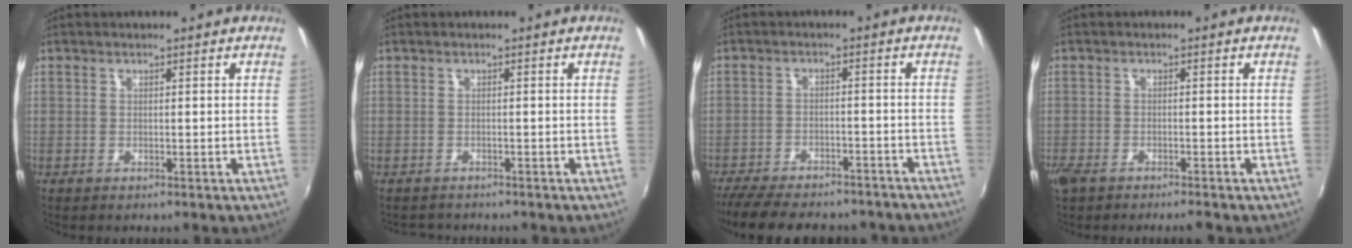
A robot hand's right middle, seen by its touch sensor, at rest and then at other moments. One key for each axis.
{"total": 2.2, "fx": -2.1, "fy": 0.8, "fz": 0.1, "tx": -0.008, "ty": -0.008, "tz": -0.034}
{"total": 19.4, "fx": -16.3, "fy": 6.0, "fz": 8.6, "tx": -0.182, "ty": -0.021, "tz": -0.223}
{"total": 4.7, "fx": -3.6, "fy": 1.4, "fz": 2.6, "tx": -0.071, "ty": -0.016, "tz": -0.070}